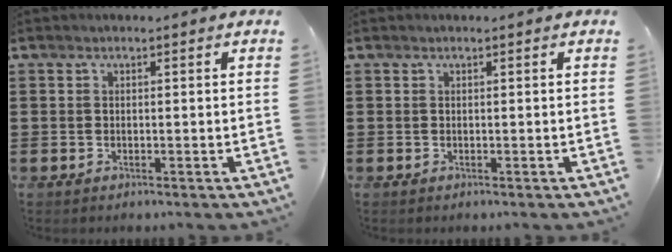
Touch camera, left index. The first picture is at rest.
{"total": 0.0}